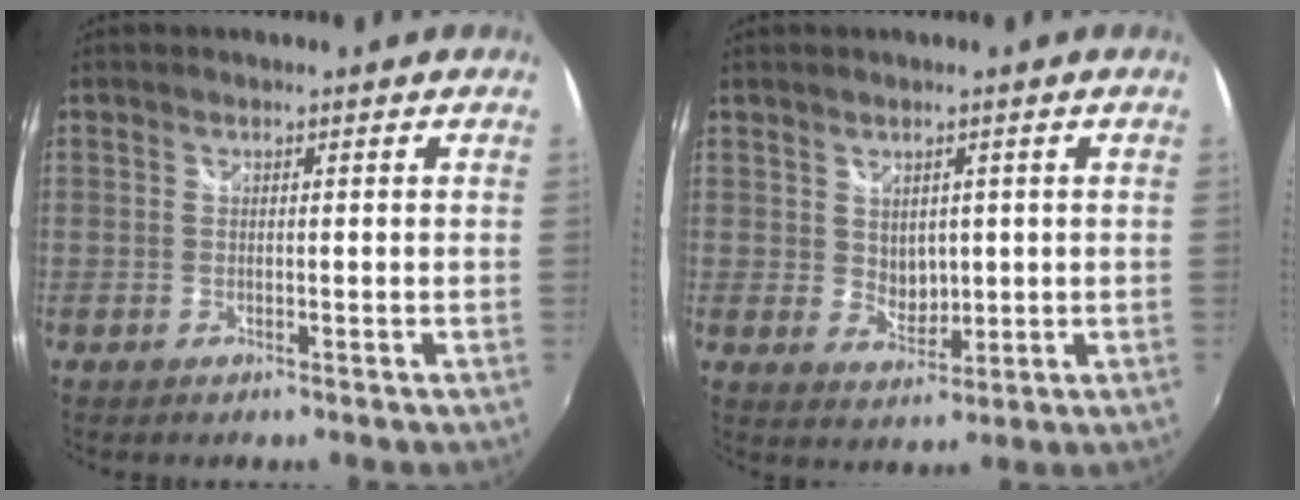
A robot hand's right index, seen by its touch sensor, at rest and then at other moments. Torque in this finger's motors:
{"motor_torque": [0.02, 0.05, 0.19, 0.00]}